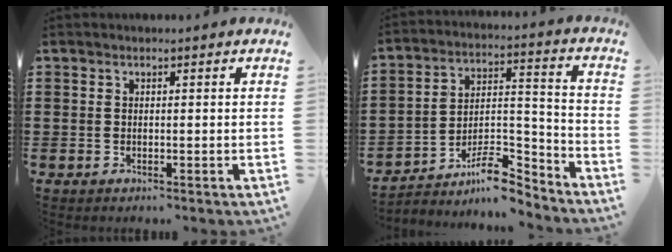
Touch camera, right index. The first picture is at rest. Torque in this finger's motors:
{"motor_torque": [-0.44, 0.13, -1.05, -0.21]}